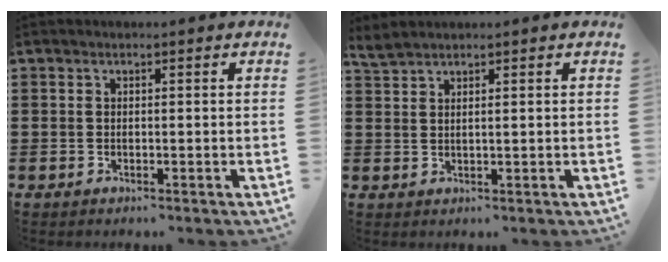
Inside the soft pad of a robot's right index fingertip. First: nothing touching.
{"total": 2.1, "force": [2.0, -0.1, 0.7], "torque": [-0.017, 0.004, 0.038]}